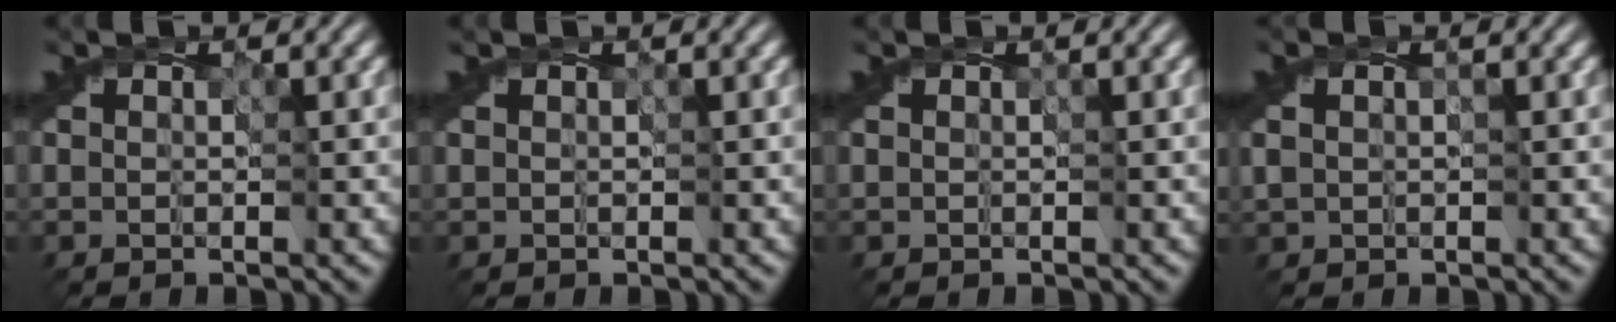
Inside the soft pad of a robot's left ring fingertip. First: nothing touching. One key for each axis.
{"total": 0.0}
{"total": 0.0}
{"total": 0.8, "fx": 0.2, "fy": 0.7, "fz": 0.5, "tx": -0.018, "ty": 0.003, "tz": 0.000}